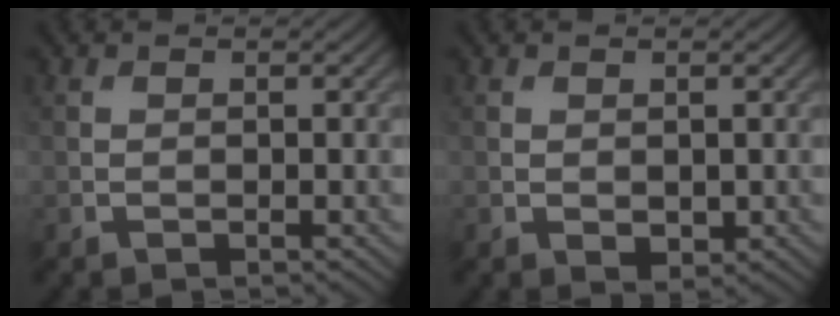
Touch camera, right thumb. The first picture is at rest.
{"total": 1.2, "force": [0.3, 0.9, 0.8], "torque": [-0.014, -0.006, 0.010]}